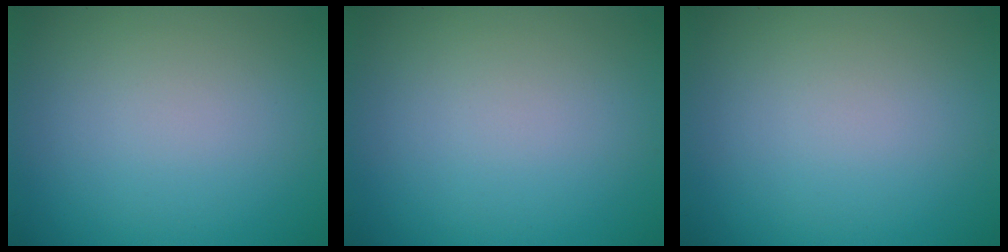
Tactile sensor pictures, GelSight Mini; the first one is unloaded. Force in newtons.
{"total": 0.0}
{"total": 0.0}